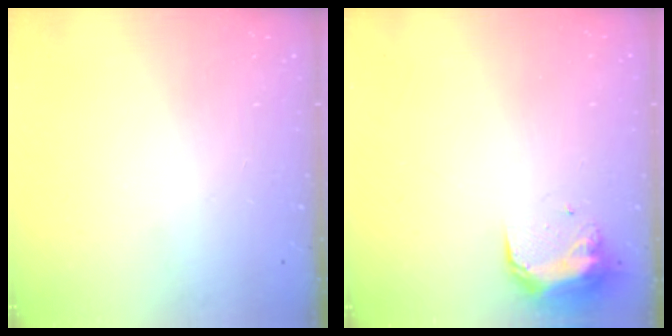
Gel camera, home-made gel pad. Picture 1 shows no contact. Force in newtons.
{"total": 9.2, "press": 9.2, "slide": 0.6}